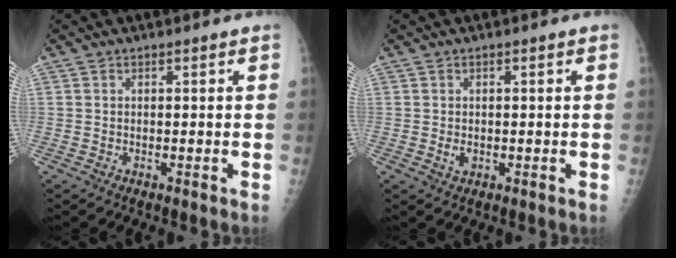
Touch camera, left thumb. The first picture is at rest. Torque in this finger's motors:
{"motor_torque": [0.39, 0.56, 0.41, 0.26, 0.00]}